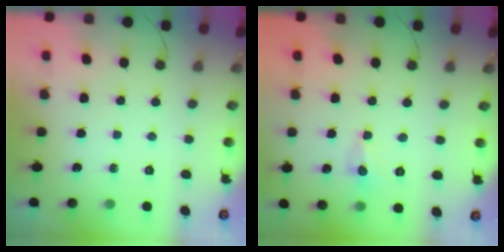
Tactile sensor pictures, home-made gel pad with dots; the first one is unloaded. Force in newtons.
{"total": 0.0}